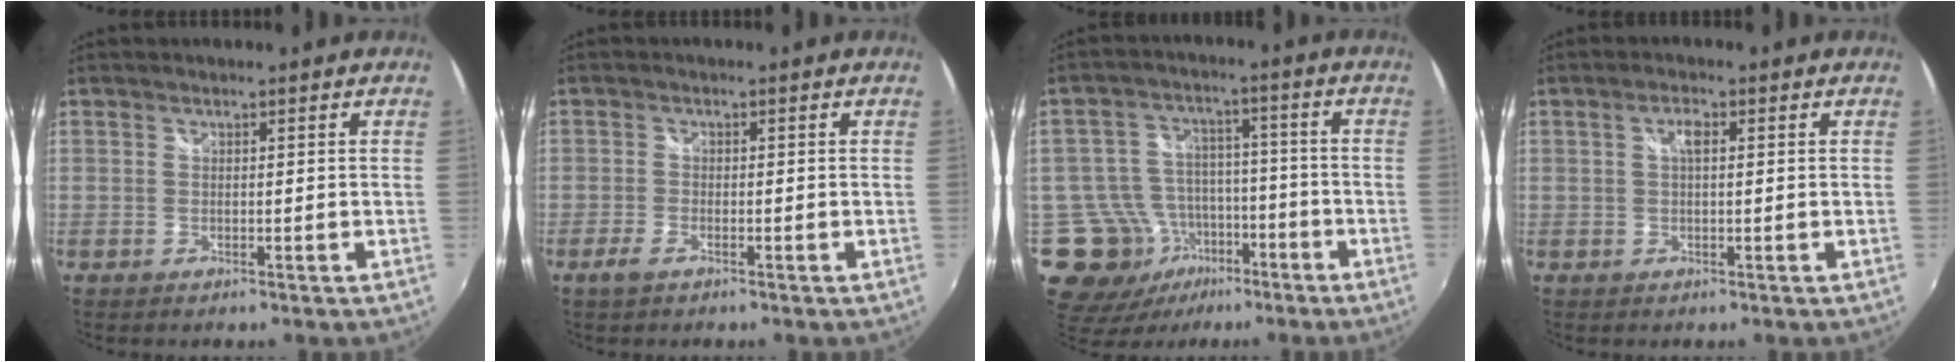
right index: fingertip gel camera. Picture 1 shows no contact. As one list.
[{"total": 2.4, "force": [-1.6, 0.9, 1.5], "torque": [-0.039, -0.003, -0.034]}, {"total": 13.6, "force": [-6.9, 10.6, 5.0], "torque": [-0.125, 0.016, -0.100]}, {"total": 2.2, "force": [0.5, 0.8, 2.0], "torque": [-0.037, 0.006, 0.005]}]